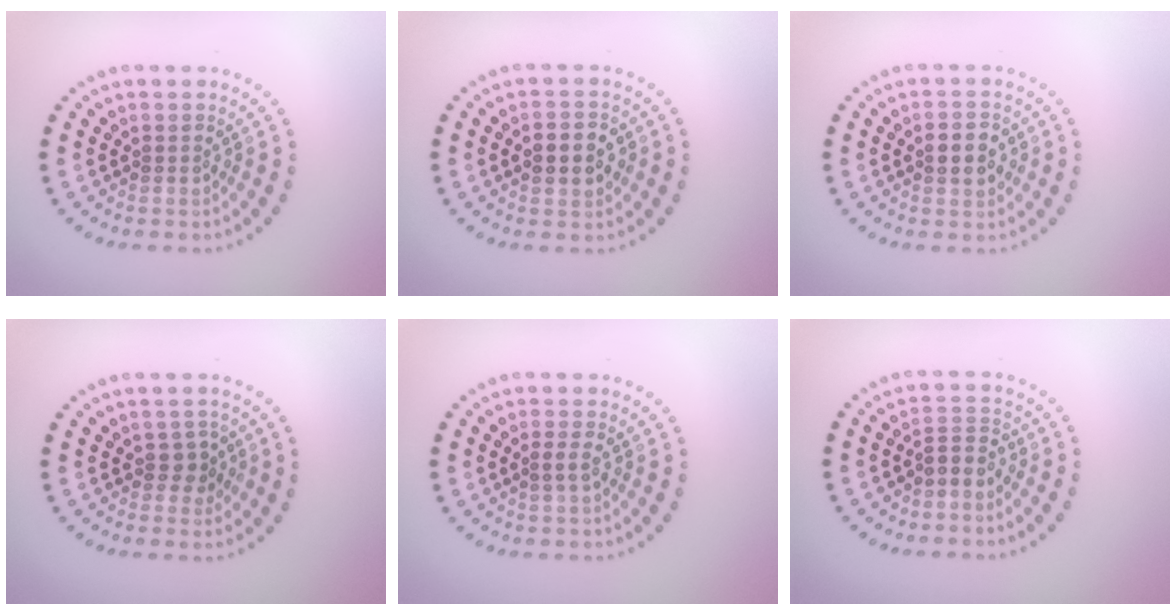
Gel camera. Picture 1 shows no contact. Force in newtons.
{"total": 3.2, "press": 3.2, "slide": 0.1}
{"total": 2.5, "press": 2.5, "slide": 0.1}
{"total": 1.6, "press": 1.3, "slide": 0.8}
{"total": 1.0, "press": 0.9, "slide": 0.5}
{"total": 2.0, "press": 1.4, "slide": 1.4}